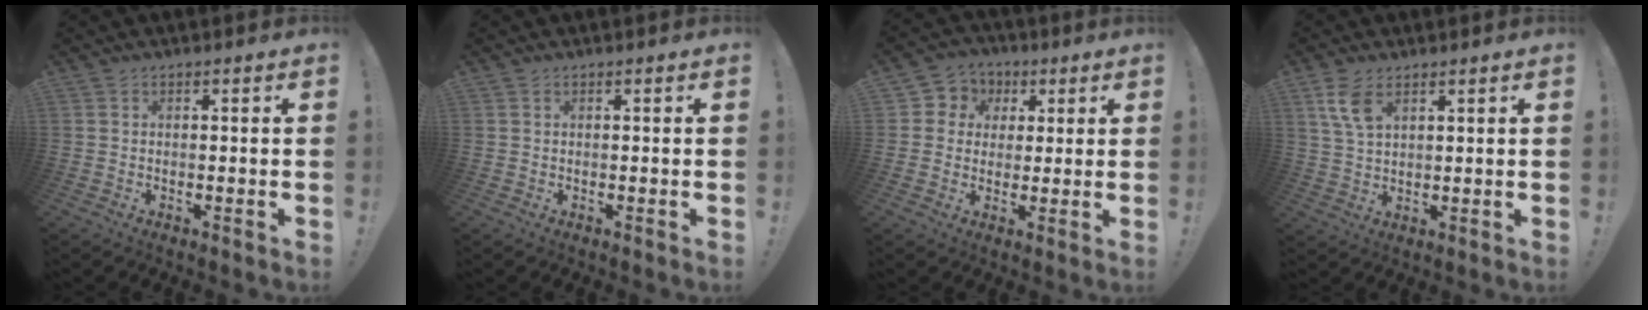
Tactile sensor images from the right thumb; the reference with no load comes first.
{"total": 0.0}
{"total": 6.8, "force": [0.5, 6.6, 1.8], "torque": [-0.020, 0.002, 0.015]}
{"total": 7.1, "force": [3.7, 3.6, 4.8], "torque": [-0.094, -0.016, 0.070]}